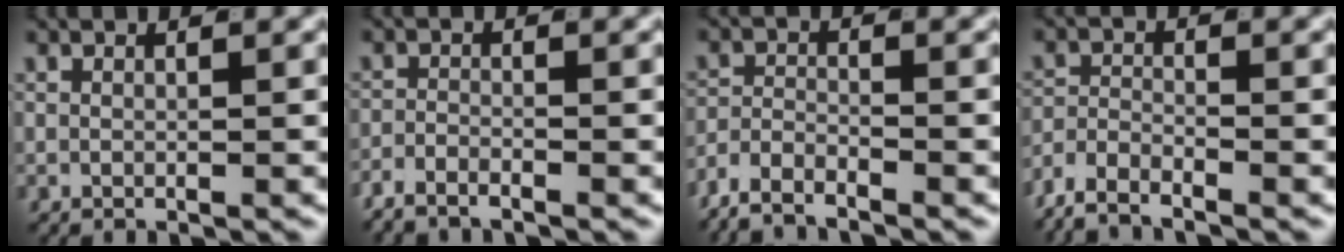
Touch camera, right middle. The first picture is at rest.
{"total": 2.8, "force": [-2.5, 0.7, 0.9], "torque": [-0.017, -0.001, -0.048]}
{"total": 3.9, "force": [-3.2, 1.6, 1.6], "torque": [-0.028, -0.002, -0.062]}
{"total": 4.1, "force": [-3.1, 1.8, 2.0], "torque": [-0.038, -0.003, -0.060]}